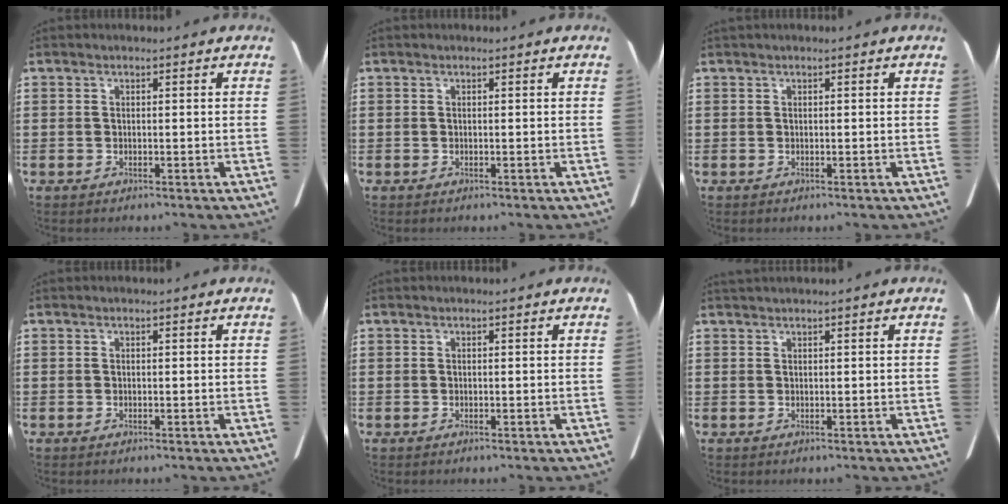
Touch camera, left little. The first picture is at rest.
{"total": 0.0}
{"total": 0.0}
{"total": 0.0}
{"total": 0.0}
{"total": 0.6, "force": [0.6, 0.0, 0.2], "torque": [-0.006, 0.000, 0.012]}